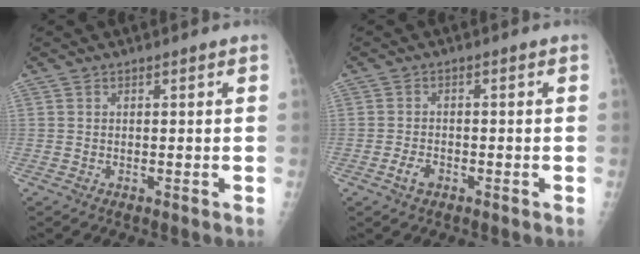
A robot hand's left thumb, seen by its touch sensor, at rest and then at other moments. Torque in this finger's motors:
{"motor_torque": [-0.36, 0.25, 0.26, 0.13, 0.02]}